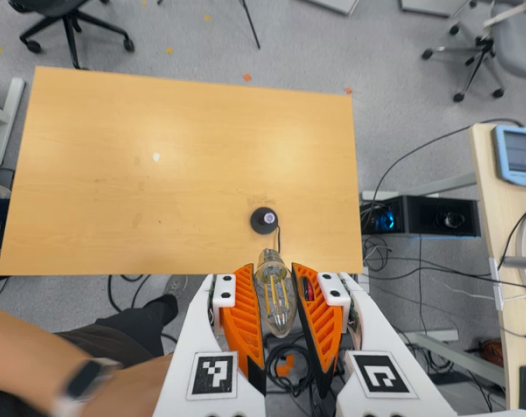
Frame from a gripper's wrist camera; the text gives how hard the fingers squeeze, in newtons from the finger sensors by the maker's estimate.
{"total": 13.4, "left": 14.0, "right": 12.7}